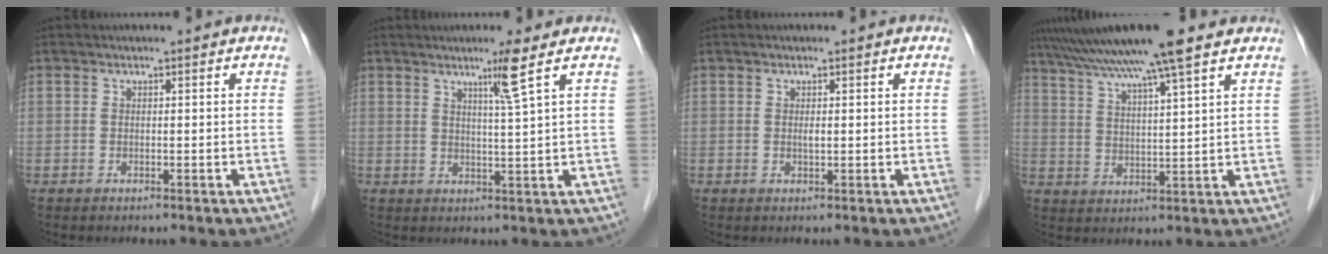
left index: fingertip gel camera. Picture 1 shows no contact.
{"total": 4.2, "force": [2.4, -1.6, 3.1], "torque": [-0.057, -0.011, 0.048]}
{"total": 0.7, "force": [0.1, 0.2, 0.7], "torque": [-0.015, -0.003, 0.002]}
{"total": 12.3, "force": [9.8, -0.9, 7.3], "torque": [-0.131, 0.022, 0.154]}